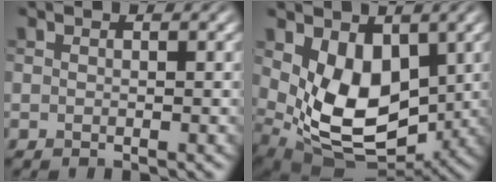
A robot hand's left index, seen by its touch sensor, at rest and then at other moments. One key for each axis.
{"total": 8.0, "fx": 1.0, "fy": 5.2, "fz": 6.0, "tx": -0.119, "ty": -0.032, "tz": 0.031}